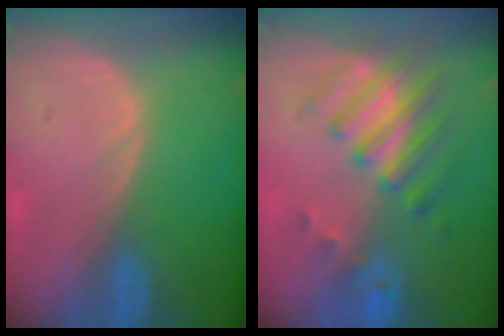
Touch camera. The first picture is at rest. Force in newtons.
{"total": 8.1, "press": 7.0, "slide": 3.9}